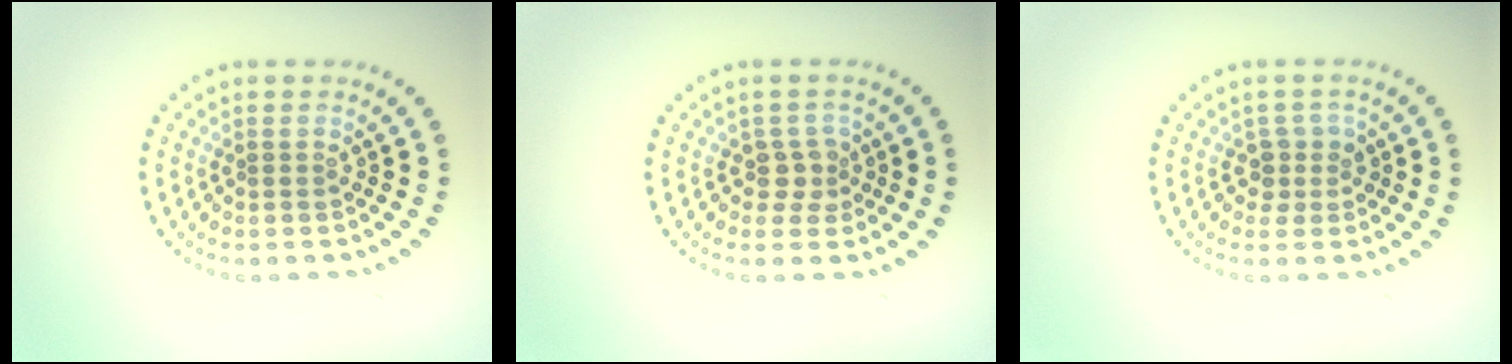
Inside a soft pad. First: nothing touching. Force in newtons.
{"total": 1.8, "press": 1.4, "slide": 1.1}
{"total": 1.9, "press": 1.5, "slide": 1.2}